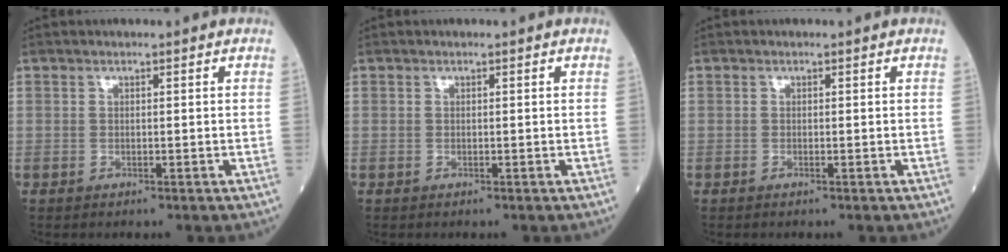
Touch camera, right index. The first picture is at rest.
{"total": 0.0}
{"total": 0.0}